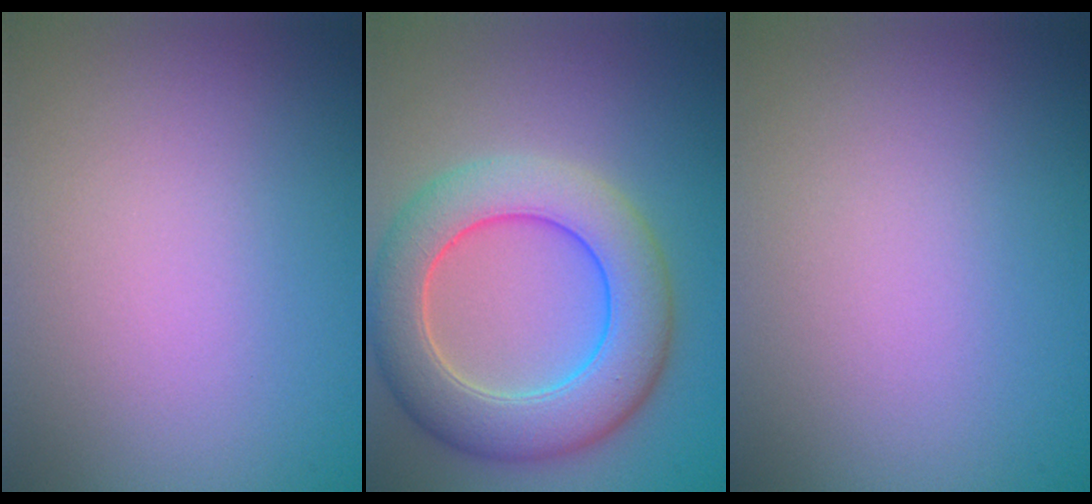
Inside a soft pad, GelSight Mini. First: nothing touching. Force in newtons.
{"total": 8.1, "press": 8.1, "slide": 0.3}
{"total": 0.0}